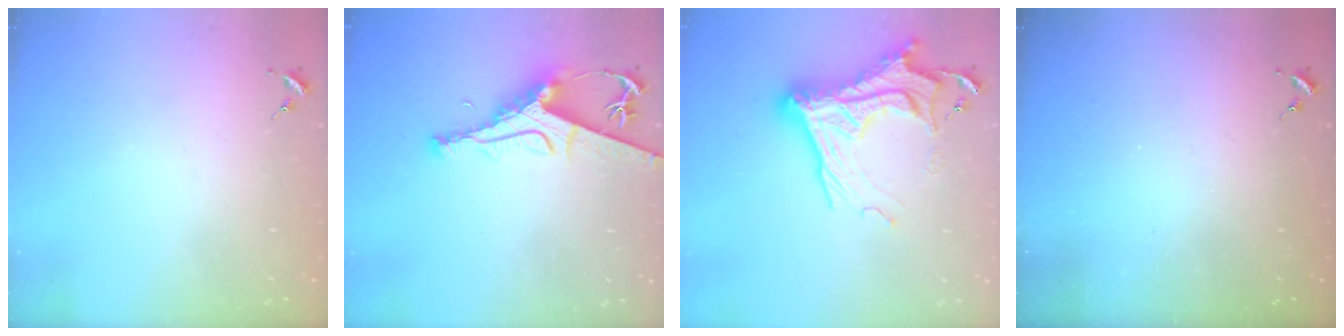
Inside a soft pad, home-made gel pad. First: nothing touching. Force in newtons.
{"total": 9.4, "press": 9.4, "slide": 1.2}
{"total": 20.8, "press": 20.7, "slide": 1.7}
{"total": 0.0}